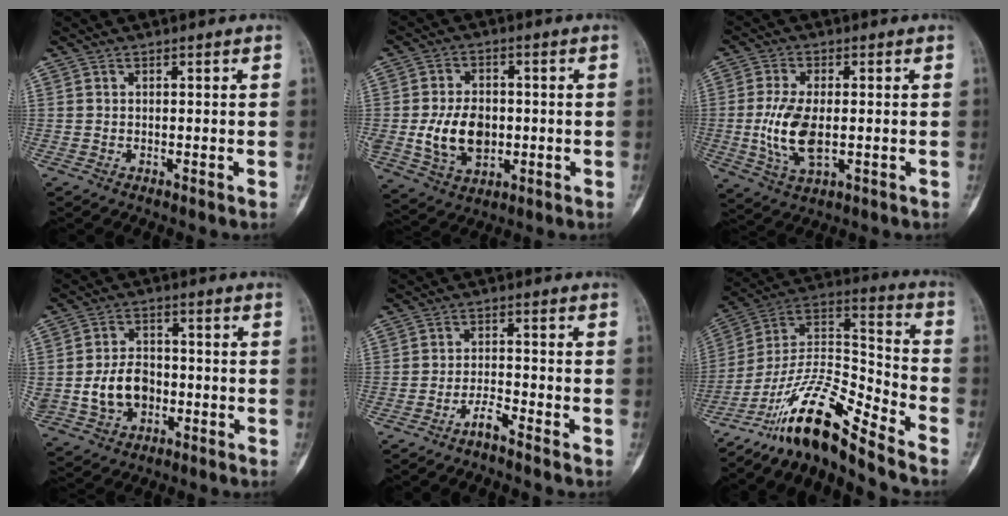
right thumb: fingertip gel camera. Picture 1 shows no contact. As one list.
[{"total": 11.2, "force": [-0.9, 7.9, 7.9], "torque": [-0.122, 0.000, -0.006]}, {"total": 7.7, "force": [-0.2, 3.9, 6.6], "torque": [-0.133, -0.011, 0.000]}, {"total": 10.0, "force": [-1.5, 7.6, 6.3], "torque": [-0.095, 0.019, -0.016]}, {"total": 3.1, "force": [-2.6, 0.2, 1.7], "torque": [-0.037, 0.020, -0.053]}, {"total": 16.7, "force": [-13.5, 2.4, 9.5], "torque": [-0.178, 0.103, -0.248]}]